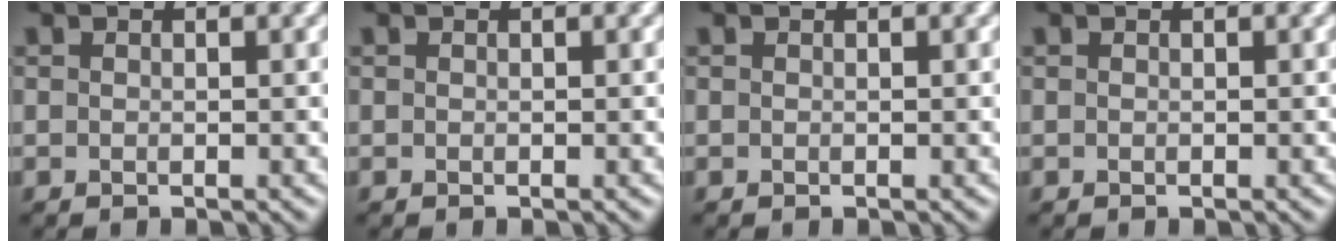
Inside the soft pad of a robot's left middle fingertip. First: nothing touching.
{"total": 0.0}
{"total": 0.0}
{"total": 0.0}